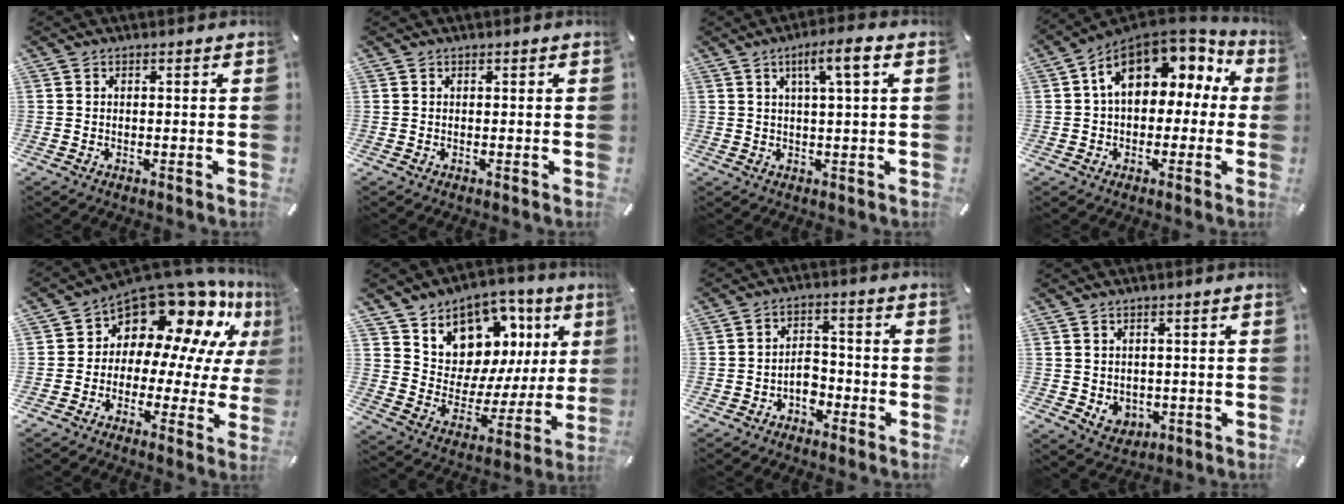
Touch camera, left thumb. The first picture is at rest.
{"total": 0.0}
{"total": 6.6, "force": [2.6, 0.6, 6.0], "torque": [-0.107, -0.006, 0.038]}
{"total": 13.3, "force": [3.7, 9.4, 8.7], "torque": [-0.153, -0.007, 0.071]}
{"total": 14.4, "force": [10.0, 7.8, 6.8], "torque": [-0.123, -0.090, 0.173]}
{"total": 10.8, "force": [7.6, 7.4, 1.8], "torque": [-0.041, -0.094, 0.136]}
{"total": 5.4, "force": [-2.7, 3.7, 2.8], "torque": [-0.045, 0.016, -0.046]}
{"total": 4.1, "force": [0.5, 3.9, 1.1], "torque": [-0.009, -0.008, 0.009]}